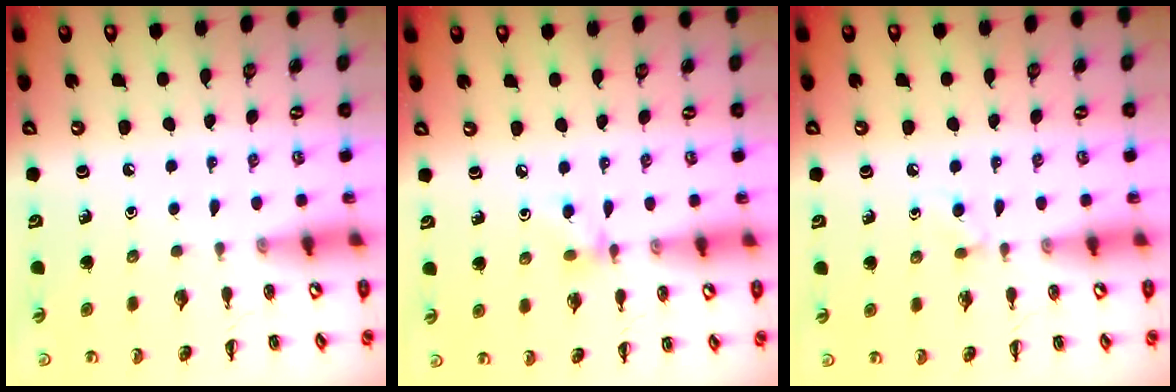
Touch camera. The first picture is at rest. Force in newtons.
{"total": 5.6, "press": 5.5, "slide": 1.2}
{"total": 2.2, "press": 2.0, "slide": 1.0}